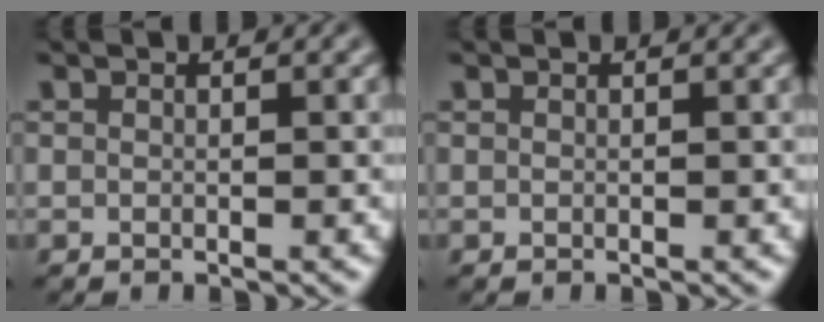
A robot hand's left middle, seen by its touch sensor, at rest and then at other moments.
{"total": 0.0}